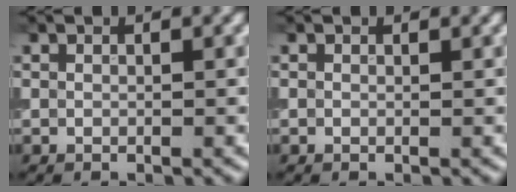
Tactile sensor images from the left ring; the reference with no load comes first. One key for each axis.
{"total": 0.0}